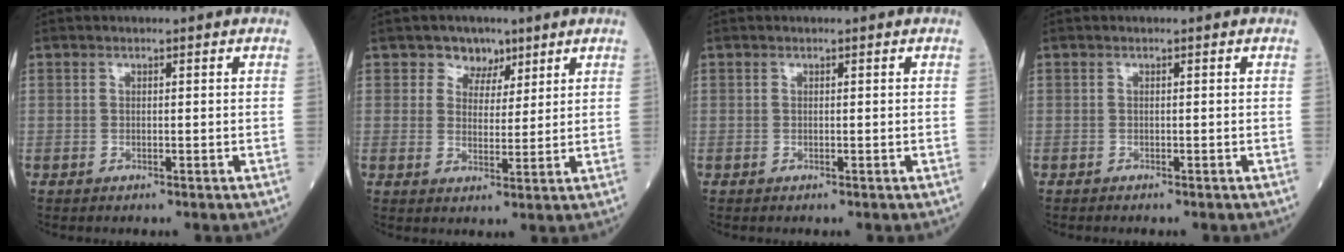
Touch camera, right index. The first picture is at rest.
{"total": 4.3, "force": [2.8, 3.2, 0.7], "torque": [-0.005, 0.003, 0.044]}
{"total": 0.0}
{"total": 0.0}